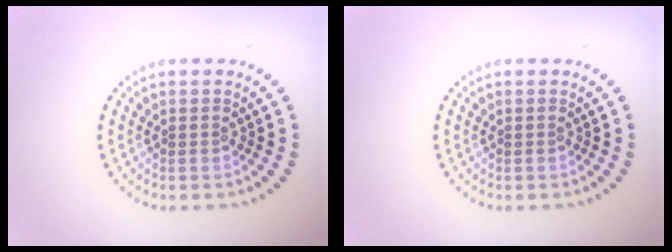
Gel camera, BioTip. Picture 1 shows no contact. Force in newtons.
{"total": 0.0}